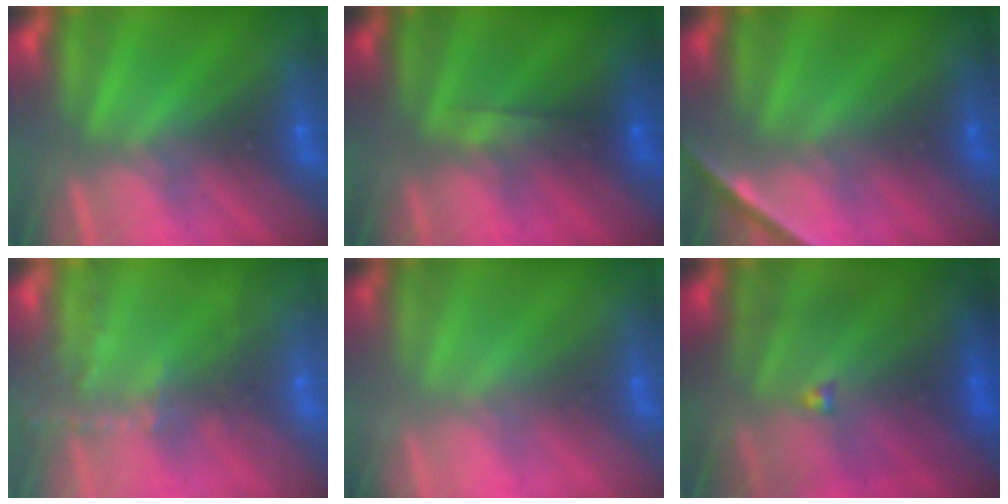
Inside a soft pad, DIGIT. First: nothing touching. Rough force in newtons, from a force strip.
{"total": 3.9}
{"total": 1.9}
{"total": 9.1}
{"total": 1.7}
{"total": 10.2}